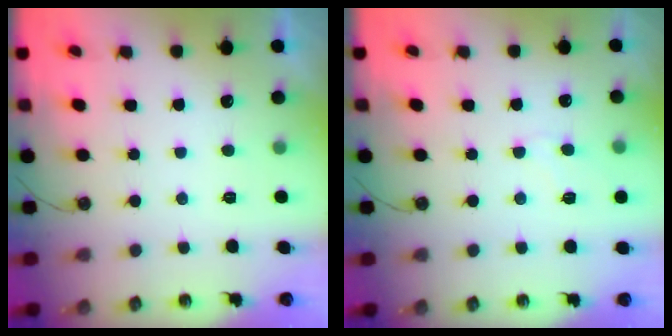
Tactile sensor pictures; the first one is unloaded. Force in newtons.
{"total": 5.7, "press": 5.7, "slide": 0.6}